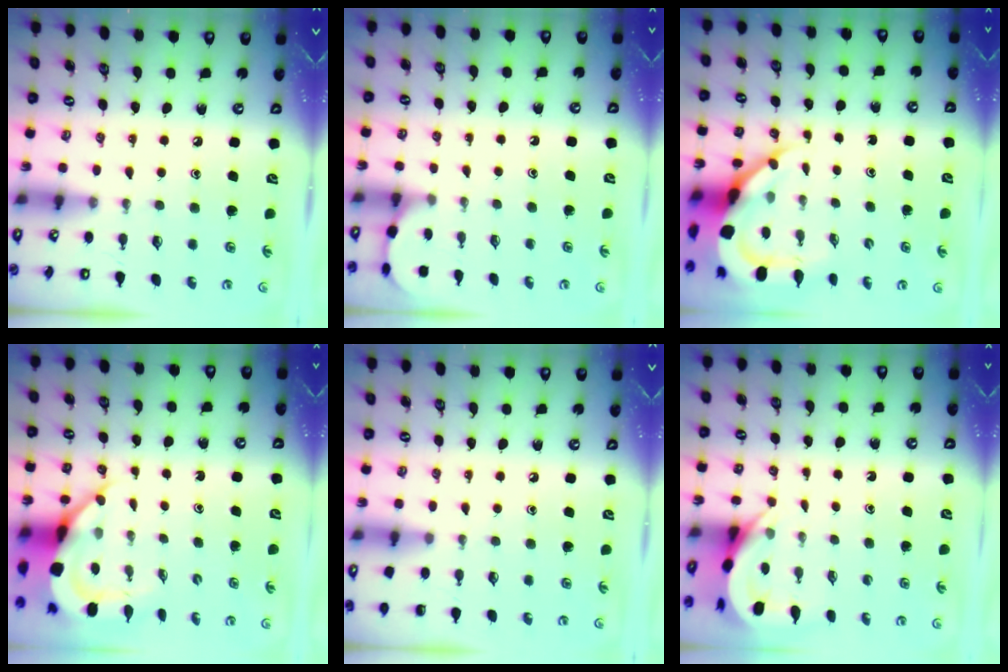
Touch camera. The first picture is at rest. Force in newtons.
{"total": 1.4, "press": 1.4, "slide": 0.0}
{"total": 9.9, "press": 9.8, "slide": 1.2}
{"total": 8.3, "press": 8.2, "slide": 1.0}
{"total": 0.0}
{"total": 4.3, "press": 4.3, "slide": 0.3}